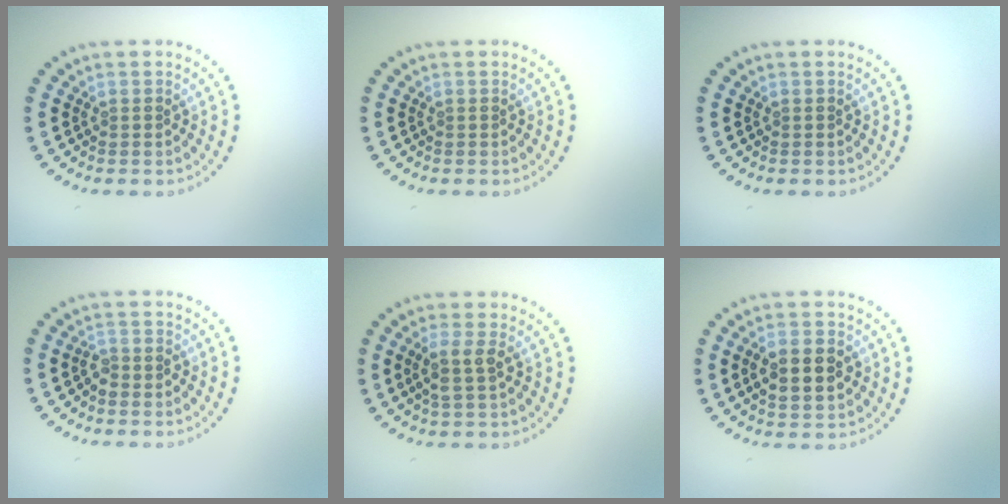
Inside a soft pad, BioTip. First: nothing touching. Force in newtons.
{"total": 0.0}
{"total": 0.0}
{"total": 1.3, "press": 1.1, "slide": 0.7}
{"total": 2.0, "press": 1.7, "slide": 1.1}
{"total": 3.5, "press": 3.5, "slide": 0.3}